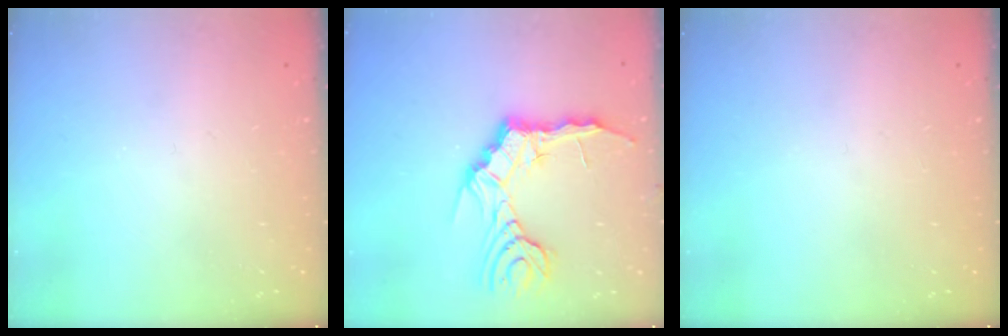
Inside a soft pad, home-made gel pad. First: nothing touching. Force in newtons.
{"total": 13.4, "press": 13.3, "slide": 1.6}
{"total": 0.0}